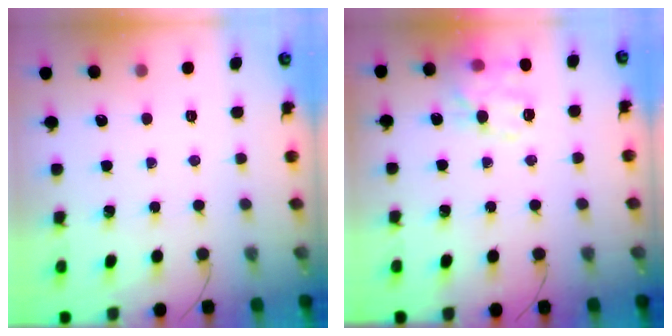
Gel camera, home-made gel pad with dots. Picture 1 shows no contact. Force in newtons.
{"total": 14.7, "press": 14.5, "slide": 1.9}